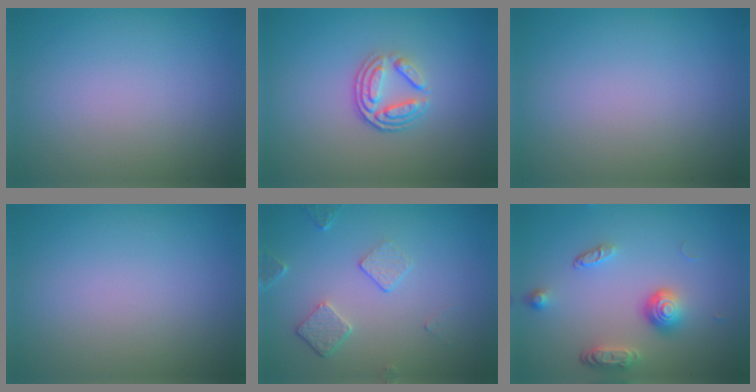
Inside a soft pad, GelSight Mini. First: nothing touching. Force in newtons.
{"total": 3.6, "press": 2.6, "slide": 2.6}
{"total": 0.0}
{"total": 0.0}
{"total": 2.3, "press": 1.6, "slide": 1.6}
{"total": 3.9, "press": 2.9, "slide": 2.7}